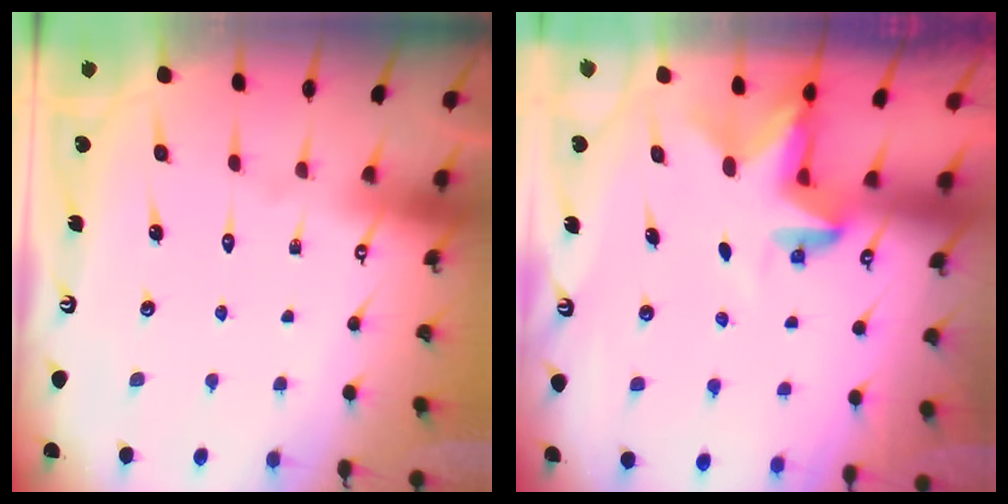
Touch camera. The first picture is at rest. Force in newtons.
{"total": 2.8, "press": 2.8, "slide": 0.2}